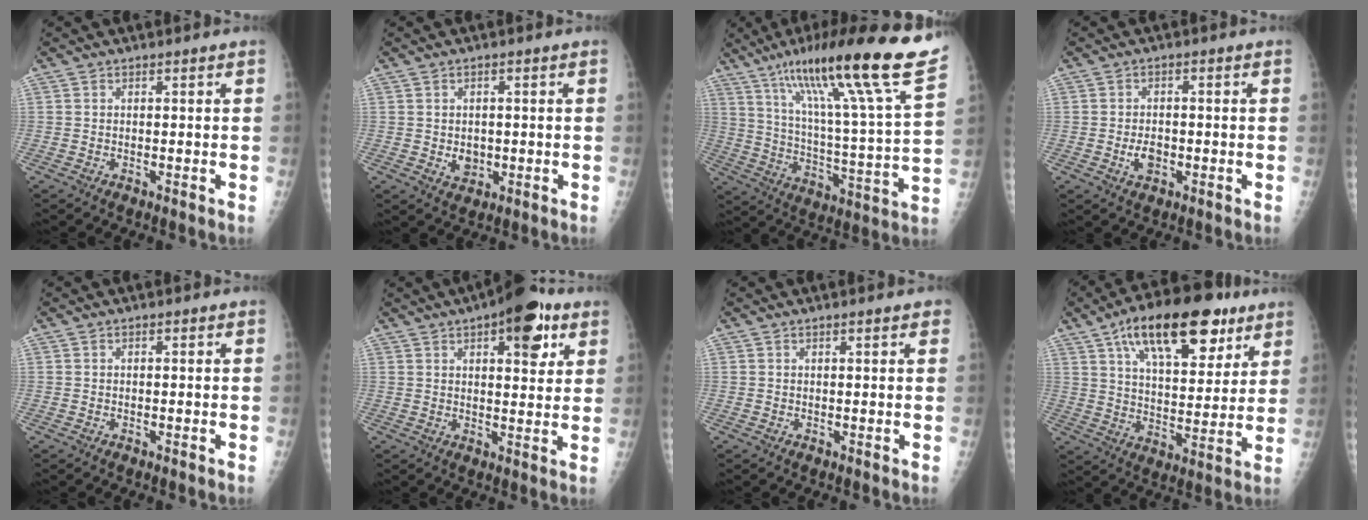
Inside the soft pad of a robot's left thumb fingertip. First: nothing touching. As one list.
[{"total": 3.5, "force": [-0.3, 2.8, 2.0], "torque": [-0.015, 0.000, 0.004]}, {"total": 26.1, "force": [17.8, 1.7, 19.0], "torque": [-0.289, -0.063, 0.283]}, {"total": 3.6, "force": [-1.0, 2.4, 2.5], "torque": [-0.036, 0.004, -0.016]}, {"total": 0.0}, {"total": 12.6, "force": [6.2, 5.2, 9.6], "torque": [-0.095, -0.014, 0.079]}, {"total": 1.7, "force": [1.1, 0.3, 1.2], "torque": [-0.014, 0.001, 0.012]}, {"total": 22.3, "force": [12.3, 10.1, 15.6], "torque": [-0.212, -0.021, 0.197]}]